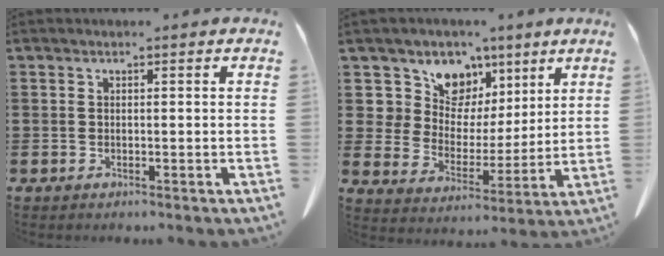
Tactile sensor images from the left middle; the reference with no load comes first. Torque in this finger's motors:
{"motor_torque": [2.14, 0.00, 0.17, 0.02]}